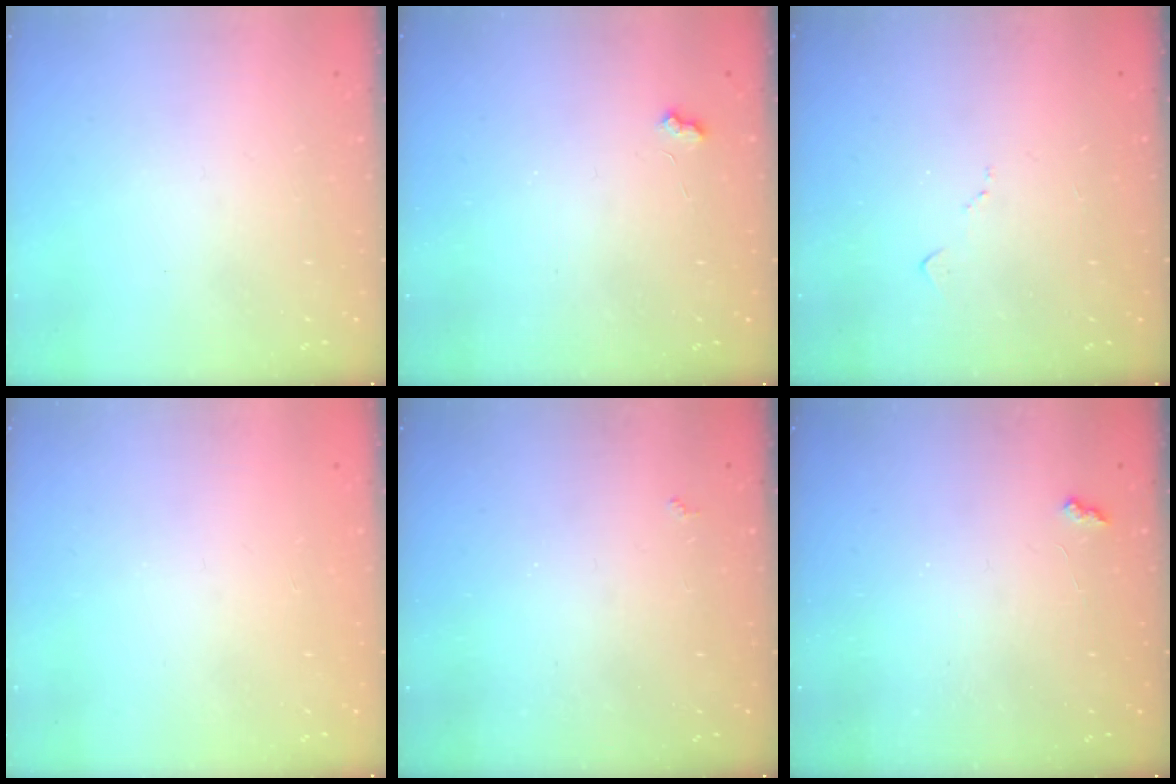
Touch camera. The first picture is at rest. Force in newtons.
{"total": 2.3, "press": 2.3, "slide": 0.4}
{"total": 6.2, "press": 6.1, "slide": 0.8}
{"total": 1.0, "press": 0.9, "slide": 0.1}
{"total": 2.0, "press": 1.9, "slide": 0.5}
{"total": 2.1, "press": 2.1, "slide": 0.5}